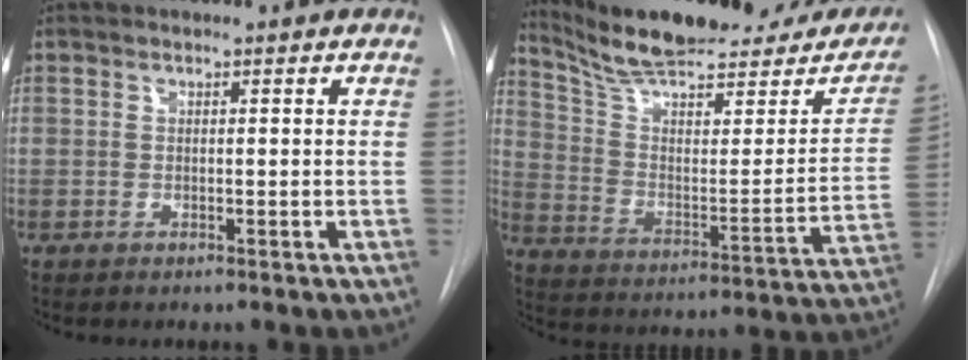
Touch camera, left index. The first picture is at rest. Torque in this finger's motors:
{"motor_torque": [0.88, -1.24, 0.51, 0.11]}